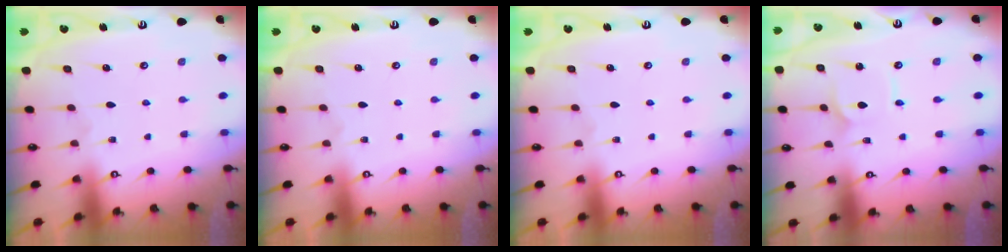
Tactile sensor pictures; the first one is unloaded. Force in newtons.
{"total": 0.0}
{"total": 0.0}
{"total": 1.6, "press": 1.6, "slide": 0.0}